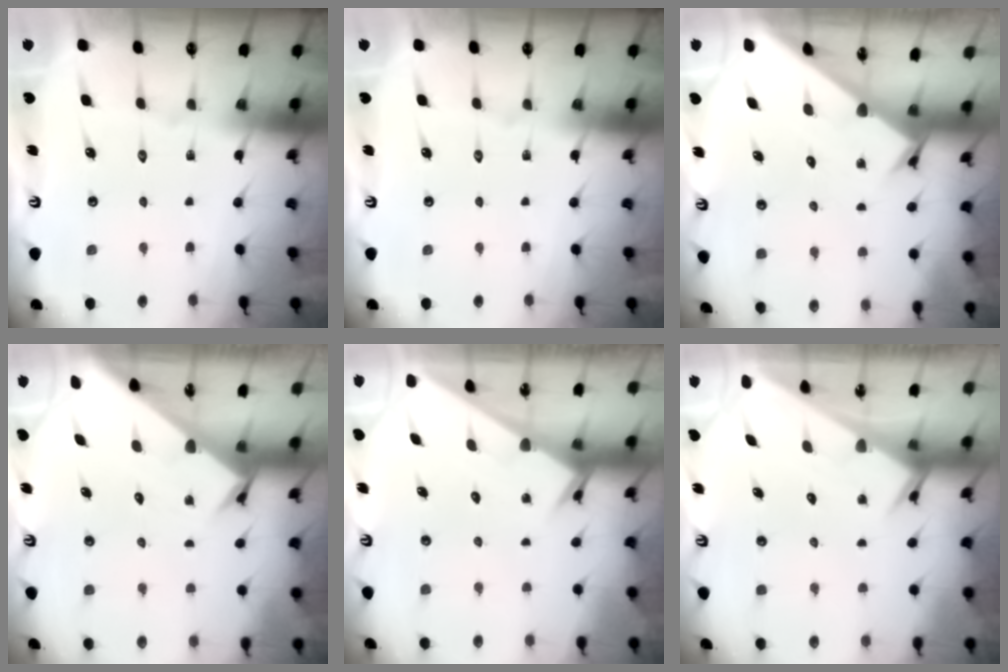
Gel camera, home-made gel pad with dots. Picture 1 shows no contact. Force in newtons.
{"total": 0.0}
{"total": 2.1, "press": 2.1, "slide": 0.2}
{"total": 2.6, "press": 2.6, "slide": 0.2}
{"total": 2.6, "press": 2.6, "slide": 0.1}
{"total": 3.2, "press": 3.2, "slide": 0.2}